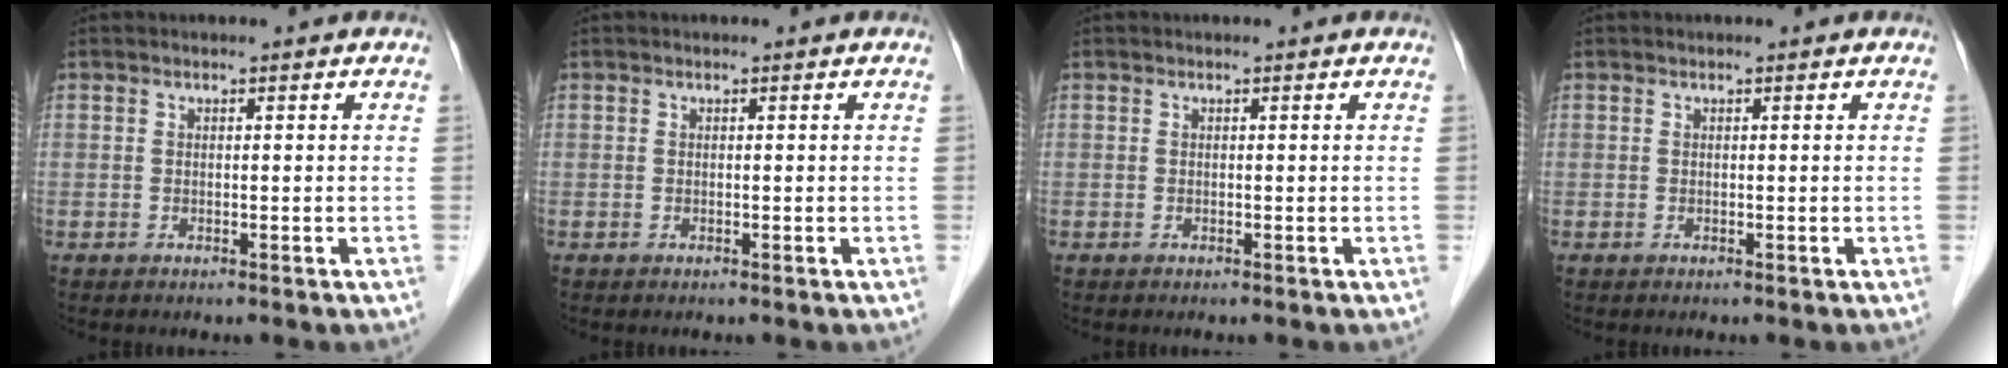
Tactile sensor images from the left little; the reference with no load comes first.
{"total": 0.0}
{"total": 0.0}
{"total": 0.0}